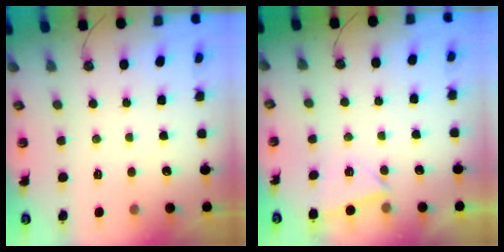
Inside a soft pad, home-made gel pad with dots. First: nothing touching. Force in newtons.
{"total": 3.7, "press": 2.8, "slide": 2.4}